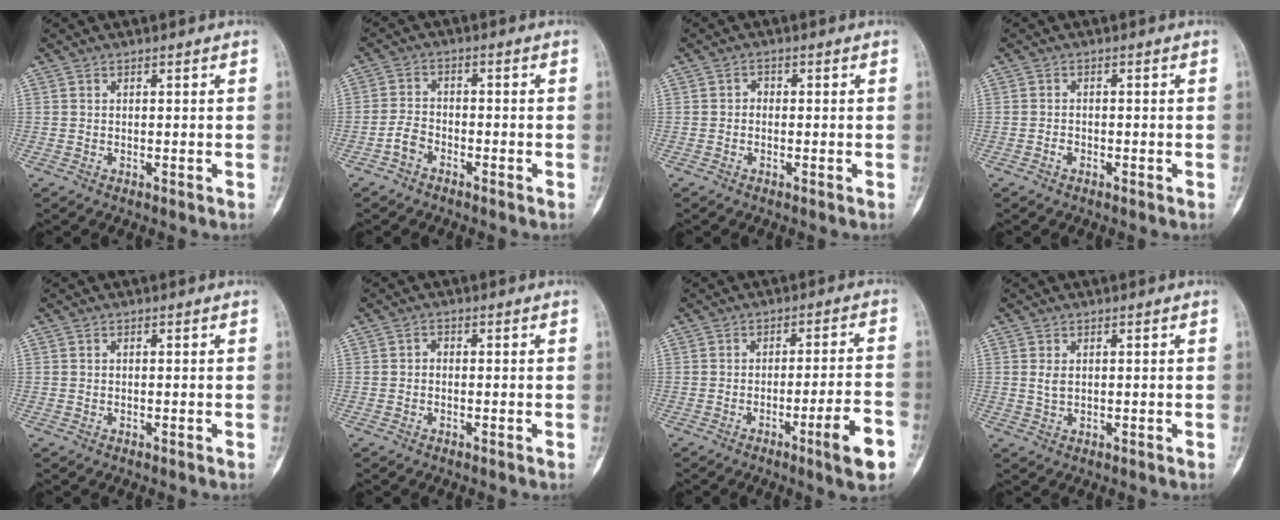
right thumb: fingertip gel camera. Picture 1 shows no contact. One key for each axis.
{"total": 3.4, "fx": -2.2, "fy": 2.1, "fz": 1.6, "tx": -0.023, "ty": 0.018, "tz": -0.044}
{"total": 1.2, "fx": -0.3, "fy": 0.9, "fz": 0.7, "tx": -0.003, "ty": 0.004, "tz": -0.011}
{"total": 1.0, "fx": -0.7, "fy": 0.7, "fz": 0.4, "tx": -0.002, "ty": 0.004, "tz": -0.013}
{"total": 0.0}
{"total": 1.0, "fx": -0.3, "fy": 0.8, "fz": 0.6, "tx": -0.005, "ty": 0.003, "tz": -0.011}
{"total": 9.0, "fx": -4.4, "fy": 0.6, "fz": 7.8, "tx": -0.115, "ty": 0.018, "tz": -0.060}
{"total": 1.6, "fx": 0.4, "fy": 1.0, "fz": 1.3, "tx": -0.023, "ty": 0.000, "tz": 0.010}